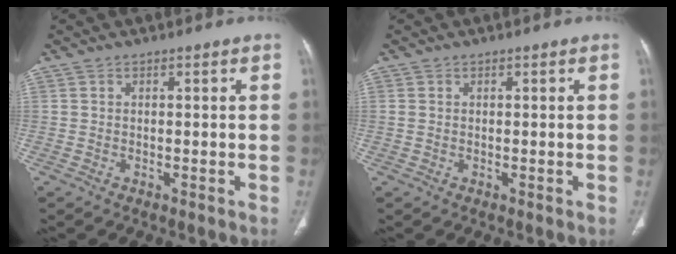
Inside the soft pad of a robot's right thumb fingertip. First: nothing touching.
{"total": 0.7, "force": [0.1, 0.5, 0.4], "torque": [-0.015, 0.002, 0.004]}